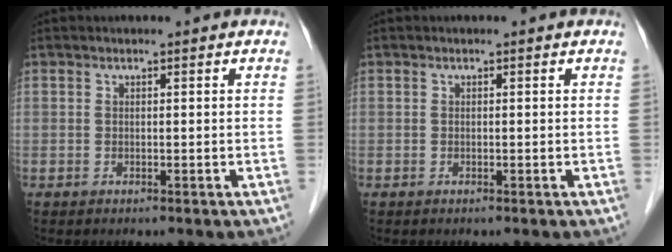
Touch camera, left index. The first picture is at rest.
{"total": 0.0}